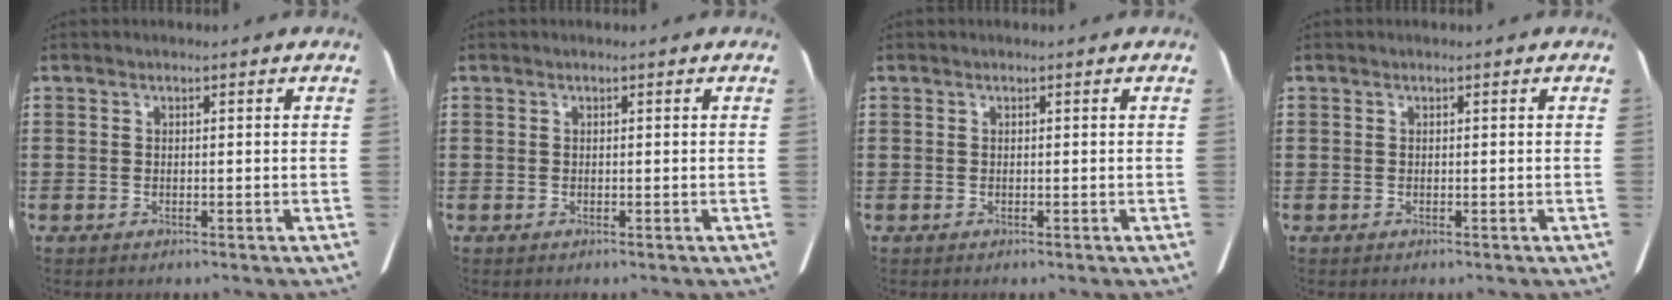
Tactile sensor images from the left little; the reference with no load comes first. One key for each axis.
{"total": 0.0}
{"total": 0.0}
{"total": 0.0}